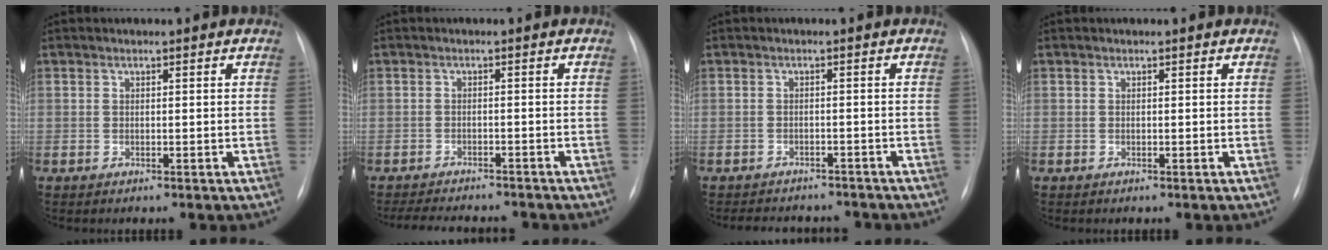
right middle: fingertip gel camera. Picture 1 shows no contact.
{"total": 10.7, "force": [-9.8, 2.4, 3.7], "torque": [-0.060, -0.002, -0.127]}
{"total": 8.6, "force": [-7.8, 3.0, 1.9], "torque": [-0.029, 0.010, -0.092]}
{"total": 0.0}